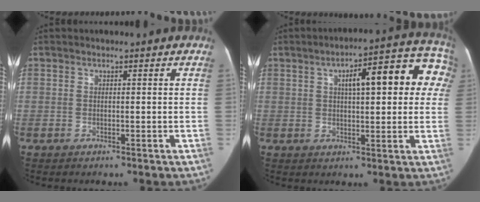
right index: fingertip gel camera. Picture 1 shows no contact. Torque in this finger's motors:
{"motor_torque": [0.50, 0.18, 0.45, 0.06]}